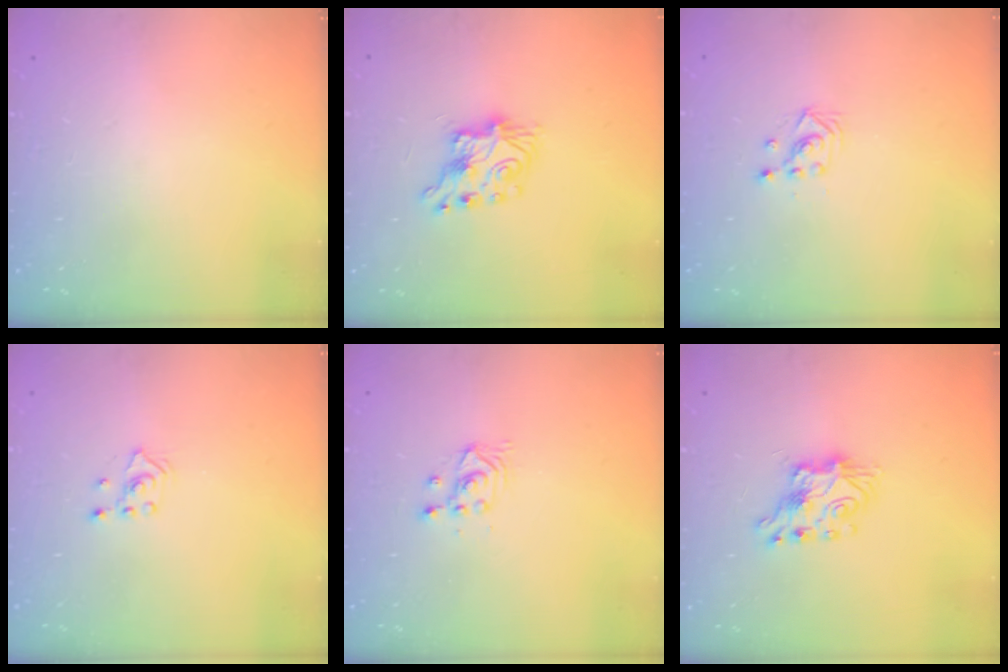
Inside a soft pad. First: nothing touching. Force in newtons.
{"total": 7.5, "press": 7.5, "slide": 0.4}
{"total": 3.0, "press": 3.0, "slide": 0.4}
{"total": 2.4, "press": 2.2, "slide": 0.8}
{"total": 2.4, "press": 2.4, "slide": 0.2}
{"total": 7.3, "press": 7.2, "slide": 0.6}